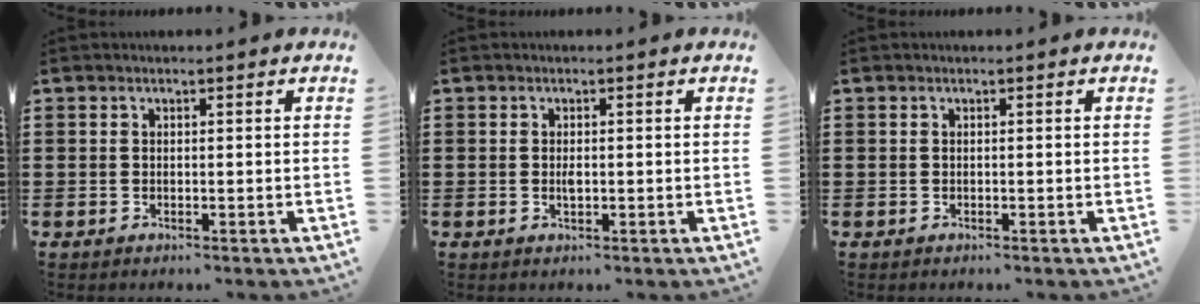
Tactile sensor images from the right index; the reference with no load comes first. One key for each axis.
{"total": 1.3, "fx": -0.1, "fy": 0.5, "fz": 1.2, "tx": -0.025, "ty": 0.000, "tz": -0.003}
{"total": 0.0}